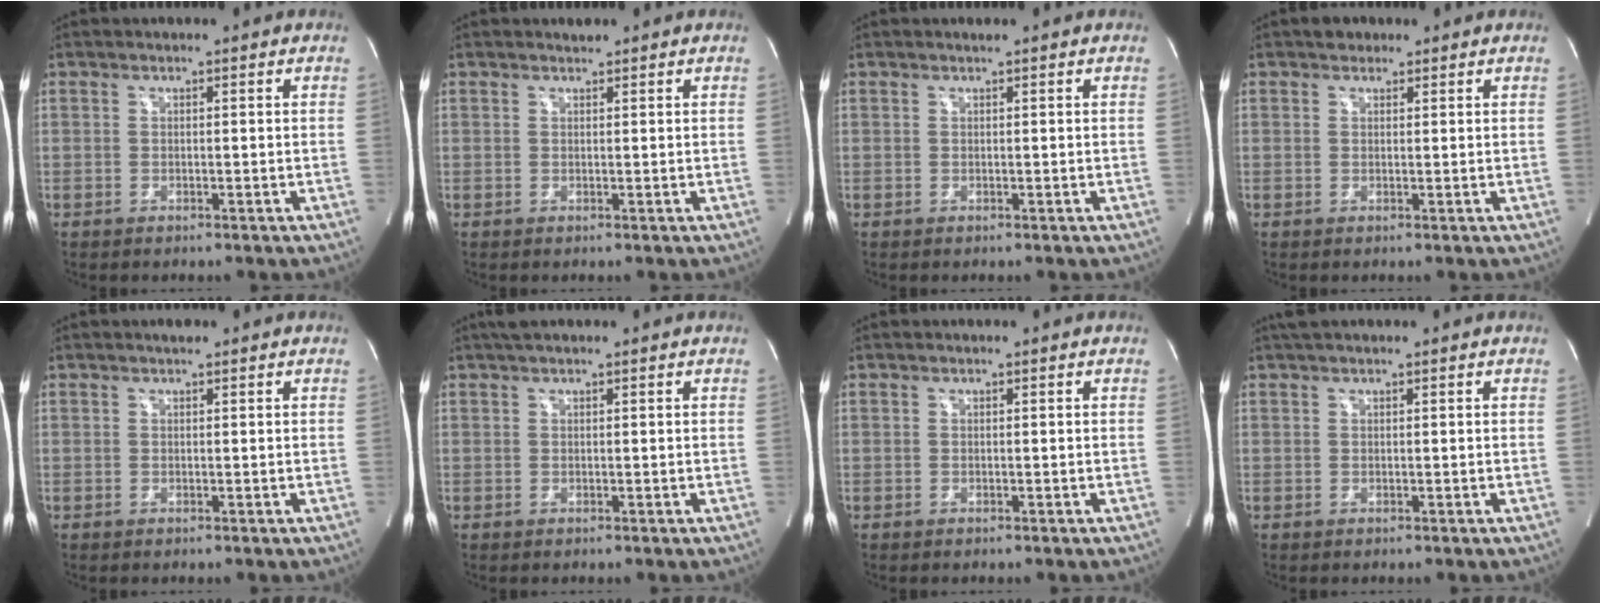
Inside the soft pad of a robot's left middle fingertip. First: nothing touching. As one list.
[{"total": 0.6, "force": [0.6, 0.1, 0.0], "torque": [-0.012, 0.001, 0.012]}, {"total": 0.0}, {"total": 1.7, "force": [1.3, 1.1, 0.4], "torque": [-0.009, 0.009, 0.018]}, {"total": 0.8, "force": [0.7, 0.2, 0.5], "torque": [-0.015, 0.004, 0.012]}, {"total": 2.1, "force": [1.7, 0.3, 1.2], "torque": [-0.021, 0.022, 0.029]}, {"total": 0.0}, {"total": 2.3, "force": [1.9, 0.3, 1.1], "torque": [-0.021, 0.028, 0.035]}]